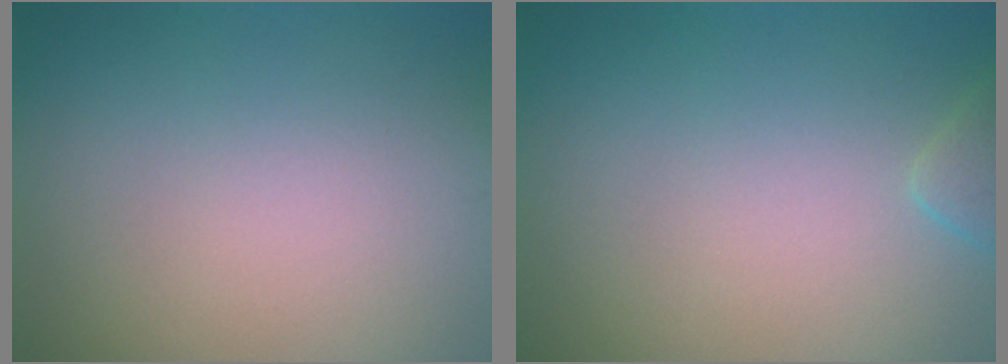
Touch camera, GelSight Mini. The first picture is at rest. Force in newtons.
{"total": 1.5, "press": 1.5, "slide": 0.2}